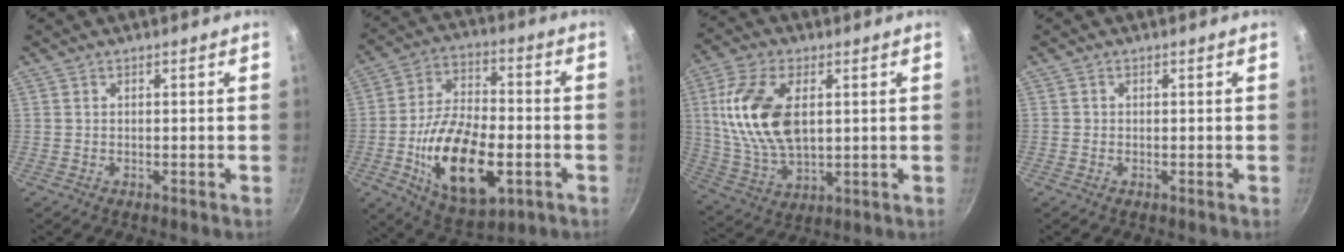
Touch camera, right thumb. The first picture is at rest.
{"total": 20.3, "force": [-5.6, 10.4, 16.6], "torque": [-0.277, 0.020, -0.088]}
{"total": 16.3, "force": [3.0, 9.2, 13.1], "torque": [-0.244, -0.006, 0.061]}
{"total": 0.5, "force": [-0.1, 0.5, 0.1], "torque": [0.000, 0.002, -0.004]}